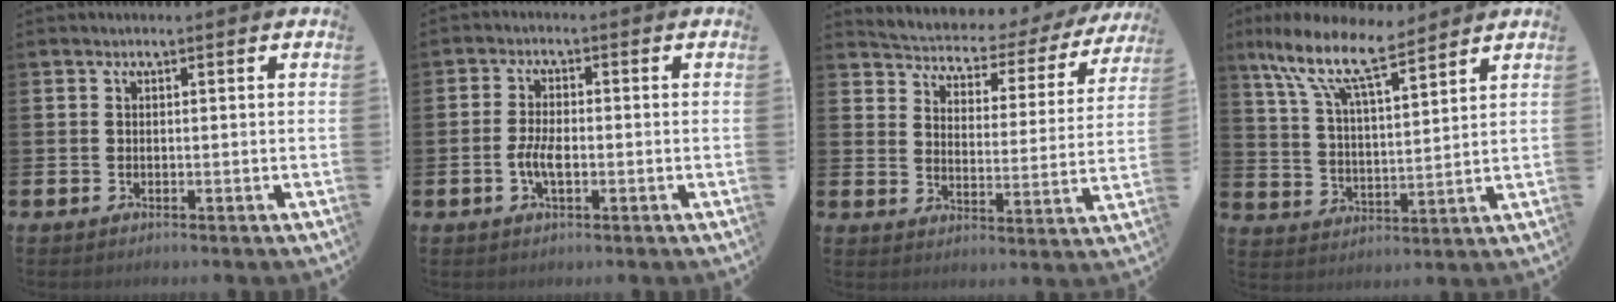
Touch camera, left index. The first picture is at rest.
{"total": 3.5, "force": [-0.6, 1.4, 3.1], "torque": [-0.054, -0.003, -0.014]}
{"total": 3.9, "force": [3.6, 1.4, 0.5], "torque": [-0.031, -0.038, 0.053]}
{"total": 10.8, "force": [8.6, 2.9, 5.9], "torque": [-0.135, -0.039, 0.149]}